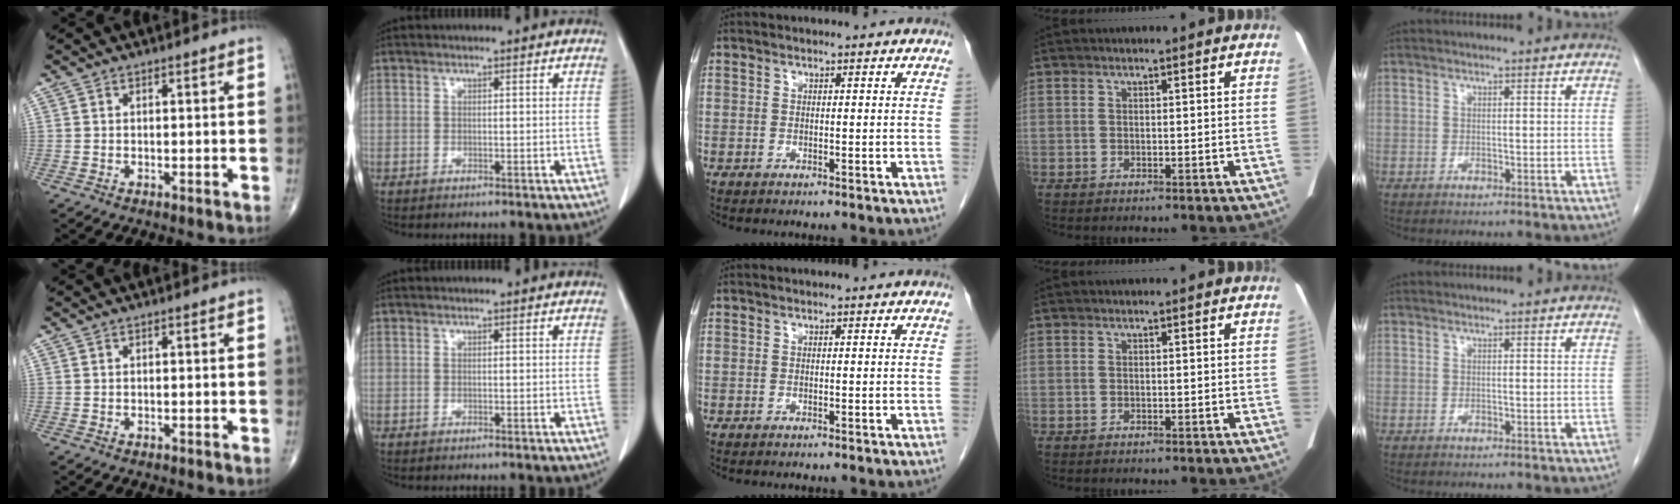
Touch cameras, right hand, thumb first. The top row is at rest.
{}